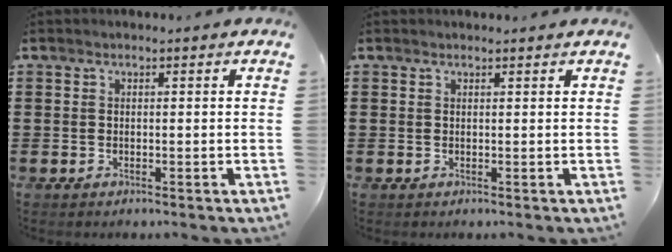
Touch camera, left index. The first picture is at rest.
{"total": 0.5, "force": [0.5, 0.0, 0.2], "torque": [-0.006, -0.002, 0.010]}